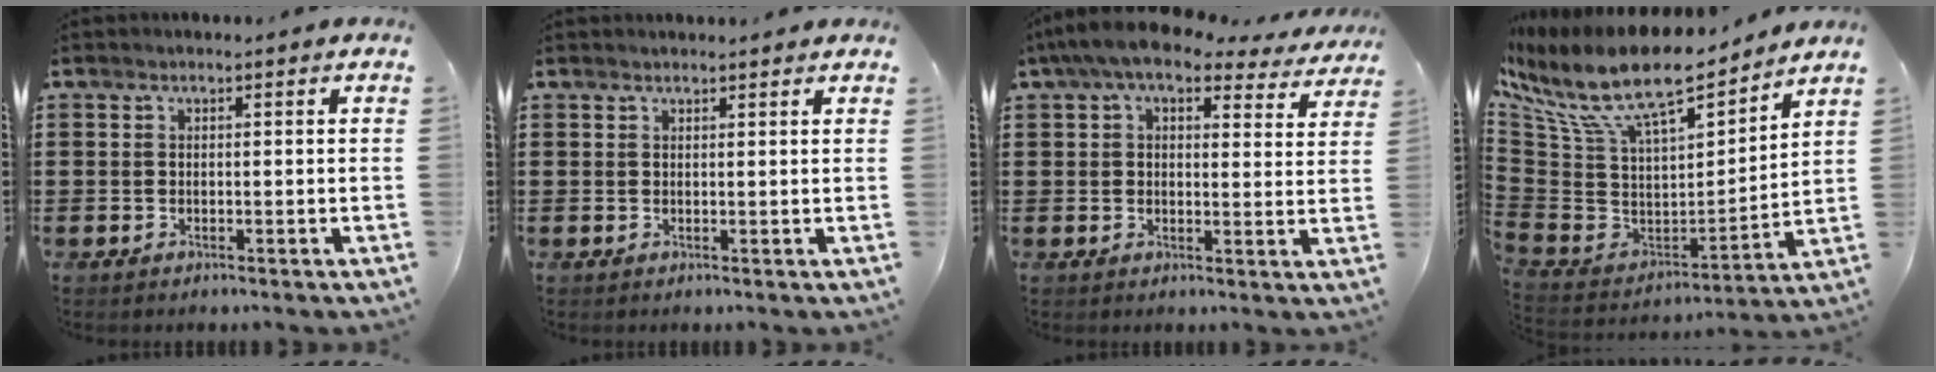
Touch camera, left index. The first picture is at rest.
{"total": 1.0, "force": [1.0, 0.0, 0.3], "torque": [-0.008, -0.002, 0.019]}
{"total": 7.2, "force": [5.6, 1.6, 4.2], "torque": [-0.098, -0.015, 0.100]}
{"total": 13.5, "force": [9.5, 3.9, 8.8], "torque": [-0.207, -0.066, 0.164]}